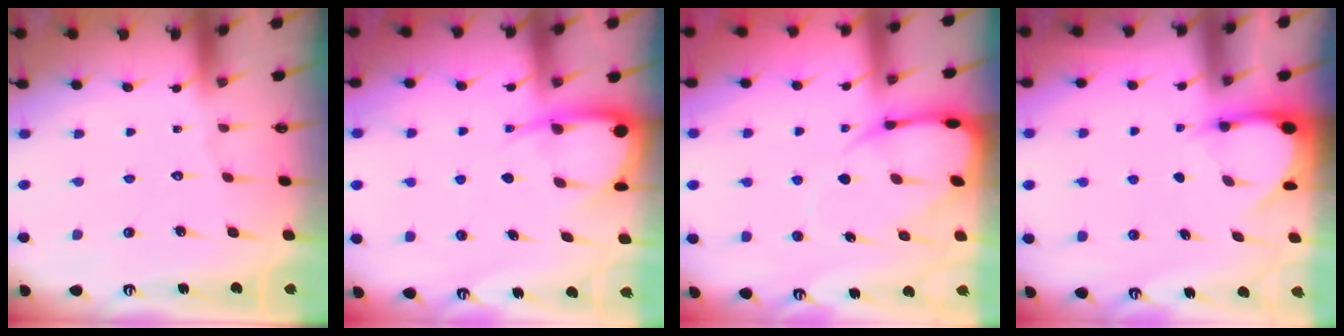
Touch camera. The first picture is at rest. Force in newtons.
{"total": 7.0, "press": 6.9, "slide": 0.8}
{"total": 8.7, "press": 8.6, "slide": 1.0}
{"total": 3.4, "press": 3.4, "slide": 0.2}